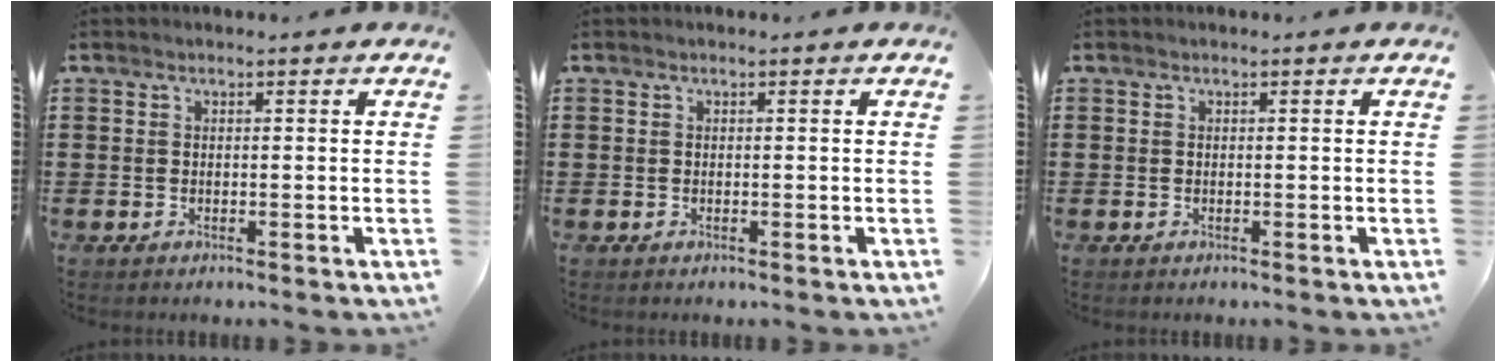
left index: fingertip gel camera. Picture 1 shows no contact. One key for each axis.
{"total": 0.0}
{"total": 0.0}